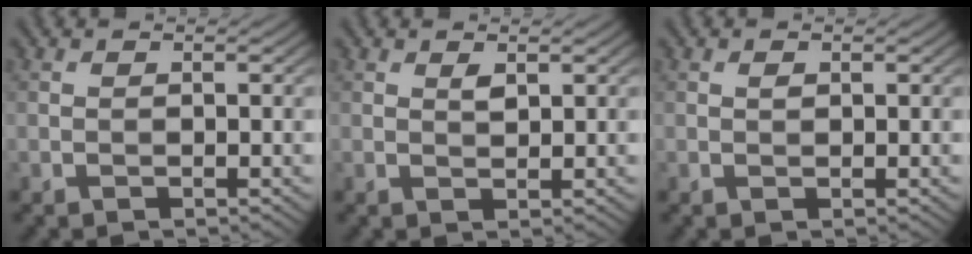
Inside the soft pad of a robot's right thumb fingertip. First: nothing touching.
{"total": 1.2, "force": [0.7, 0.5, 0.9], "torque": [-0.021, -0.004, 0.014]}
{"total": 0.6, "force": [0.2, 0.4, 0.4], "torque": [-0.007, 0.000, 0.004]}